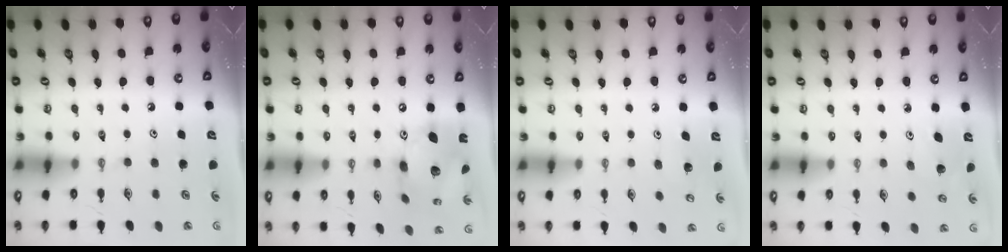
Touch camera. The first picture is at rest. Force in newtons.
{"total": 17.0, "press": 17.0, "slide": 1.6}
{"total": 4.3, "press": 4.3, "slide": 0.3}
{"total": 6.3, "press": 6.2, "slide": 1.0}